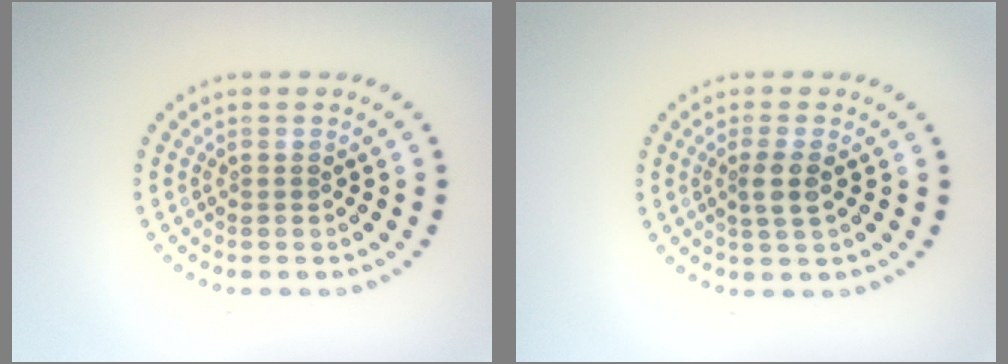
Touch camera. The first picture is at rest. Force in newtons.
{"total": 2.0, "press": 1.7, "slide": 1.0}